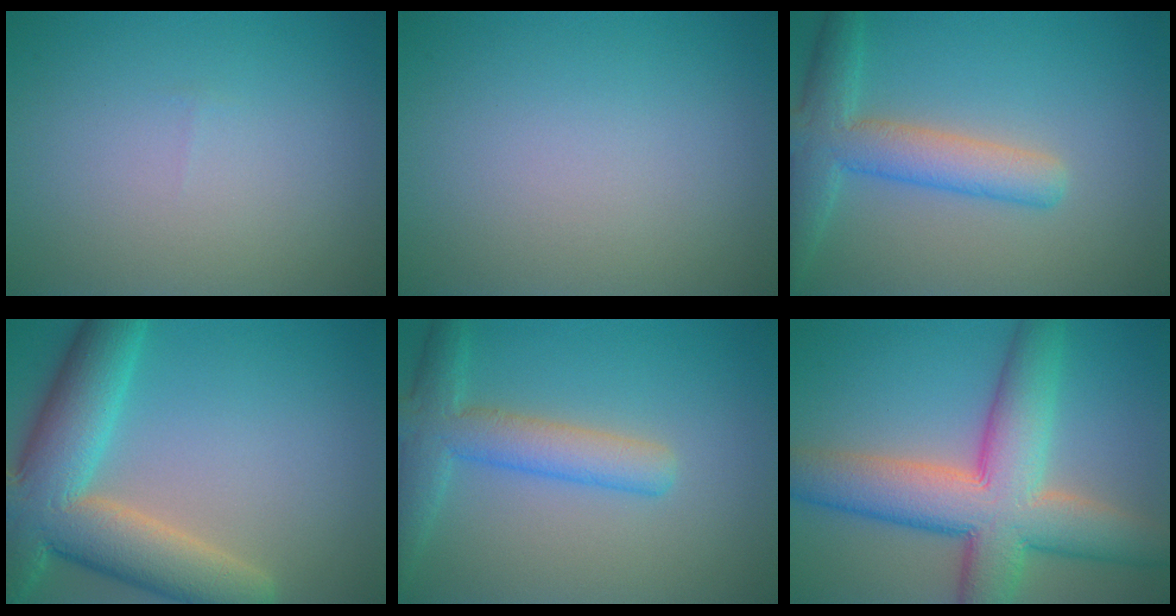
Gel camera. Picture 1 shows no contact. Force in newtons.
{"total": 0.0}
{"total": 5.1, "press": 5.1, "slide": 0.2}
{"total": 10.6, "press": 10.6, "slide": 0.9}
{"total": 4.6, "press": 4.6, "slide": 0.2}
{"total": 10.6, "press": 10.6, "slide": 0.5}